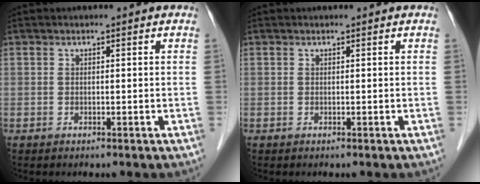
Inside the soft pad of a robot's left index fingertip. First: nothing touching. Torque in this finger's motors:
{"motor_torque": [-0.04, 0.04, 0.00, 0.00]}